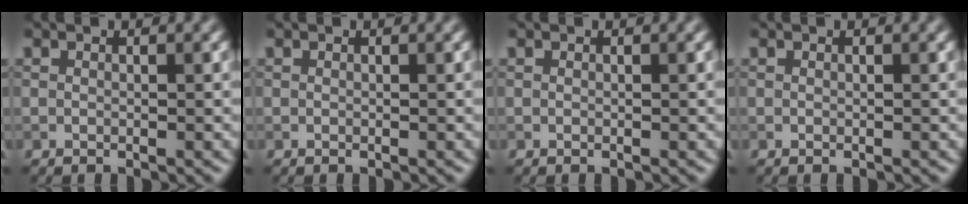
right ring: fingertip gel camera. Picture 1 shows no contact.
{"total": 0.0}
{"total": 0.0}
{"total": 0.0}